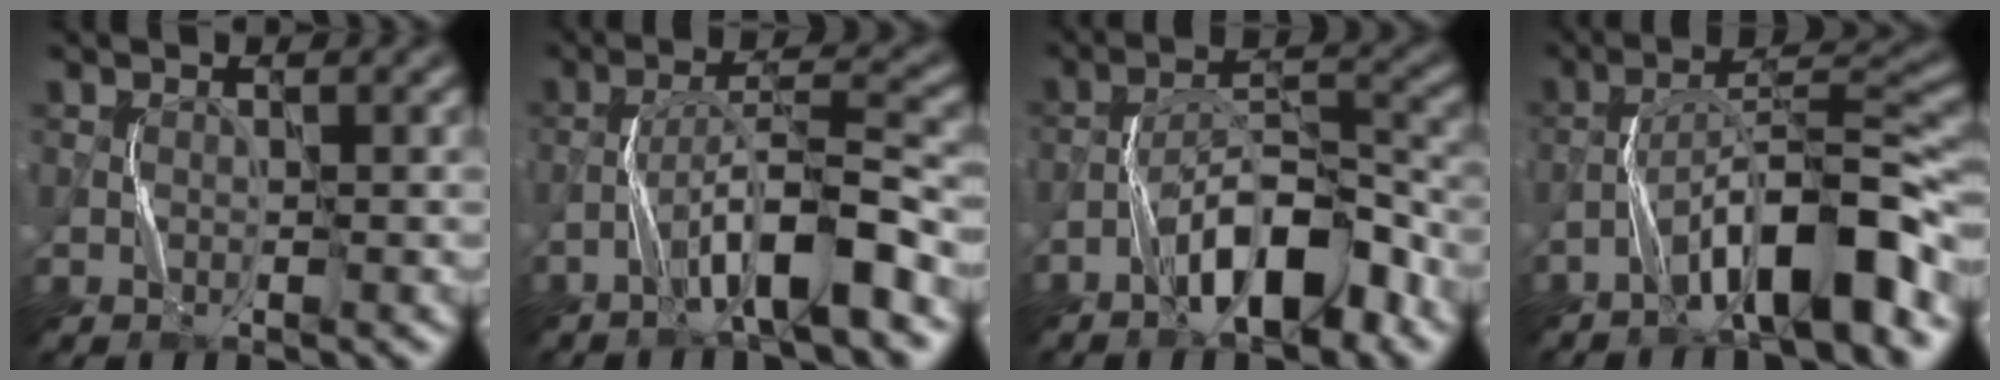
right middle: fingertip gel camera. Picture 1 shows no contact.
{"total": 6.5, "force": [-3.6, 0.8, 5.4], "torque": [-0.093, 0.022, -0.062]}
{"total": 7.4, "force": [-4.3, 2.5, 5.5], "torque": [-0.088, 0.019, -0.074]}
{"total": 8.6, "force": [-4.9, 1.6, 6.9], "torque": [-0.112, 0.024, -0.081]}